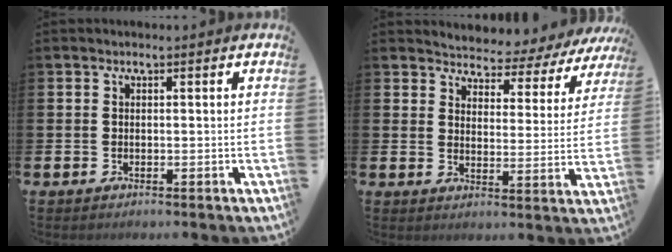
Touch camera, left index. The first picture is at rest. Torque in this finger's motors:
{"motor_torque": [1.52, -0.62, 0.30, 0.06]}